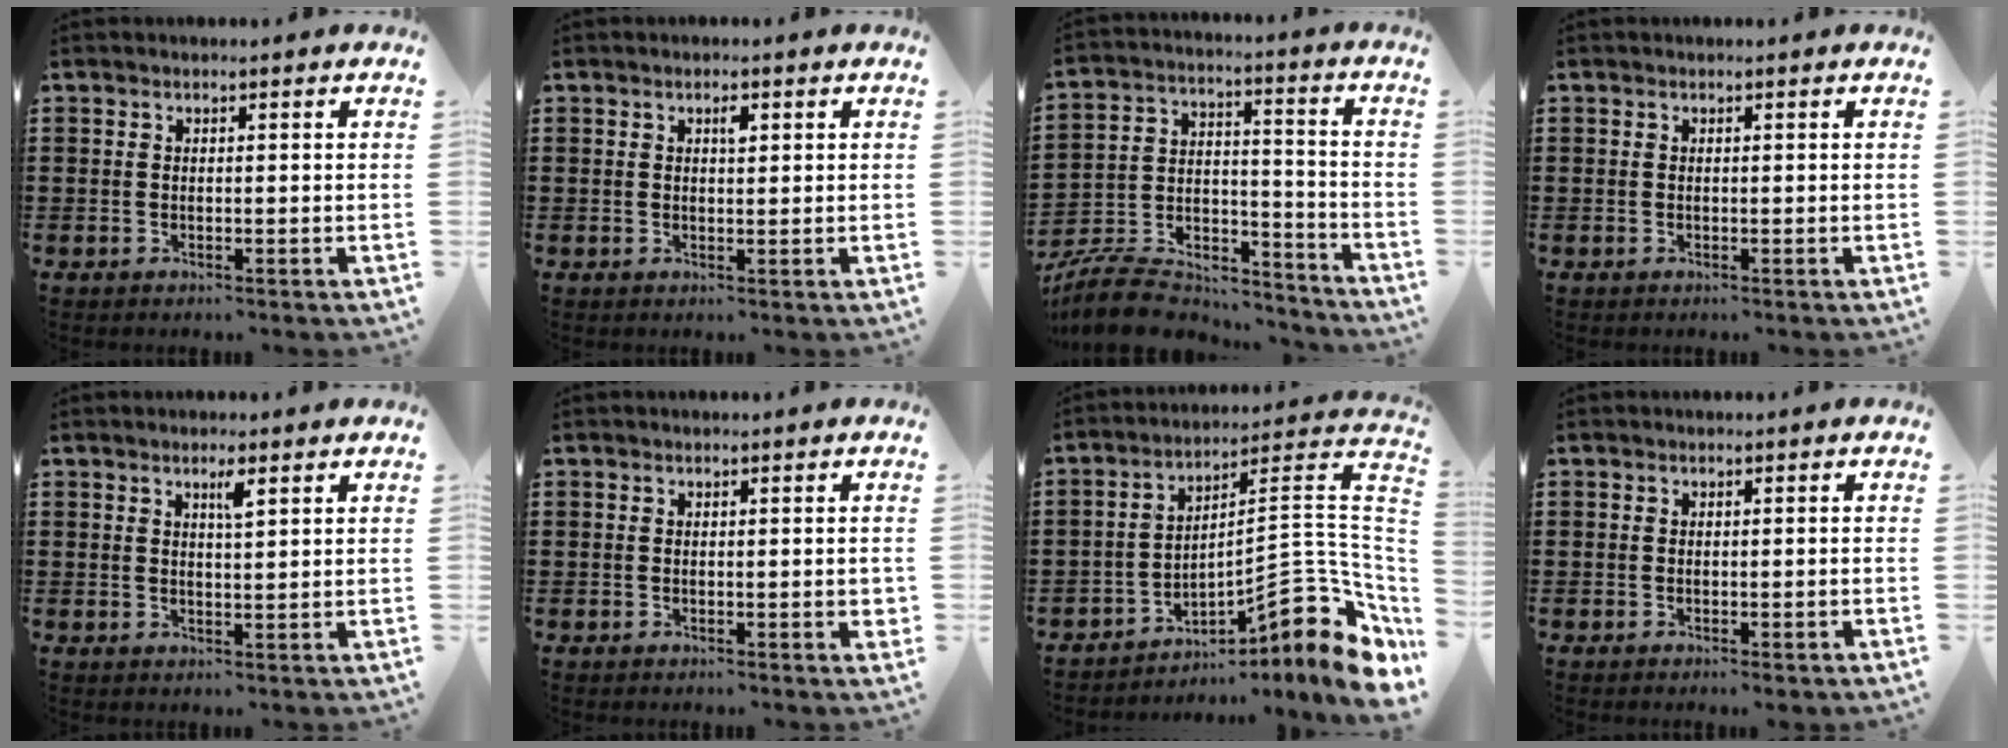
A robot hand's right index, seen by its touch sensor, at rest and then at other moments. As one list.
[{"total": 1.4, "force": [0.6, 0.6, 1.2], "torque": [-0.016, 0.003, 0.007]}, {"total": 9.5, "force": [-8.8, 2.7, 2.5], "torque": [-0.057, 0.021, -0.174]}, {"total": 0.0}, {"total": 2.2, "force": [1.2, 0.3, 1.8], "torque": [-0.029, -0.001, 0.018]}, {"total": 1.1, "force": [-0.1, 0.2, 1.0], "torque": [-0.019, -0.002, -0.001]}, {"total": 10.2, "force": [-3.3, 3.4, 9.1], "torque": [-0.122, -0.028, -0.068]}, {"total": 0.7, "force": [-0.6, 0.1, 0.3], "torque": [-0.008, -0.003, -0.010]}]